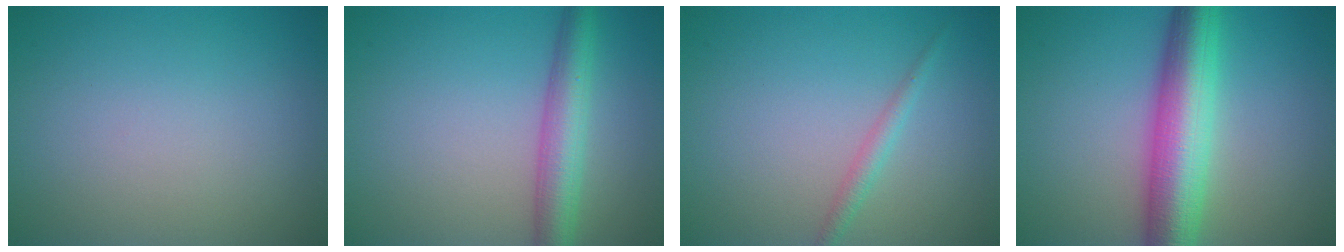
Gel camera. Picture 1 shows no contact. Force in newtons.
{"total": 4.5, "press": 4.5, "slide": 0.2}
{"total": 1.4, "press": 1.4, "slide": 0.0}
{"total": 8.3, "press": 8.2, "slide": 0.2}